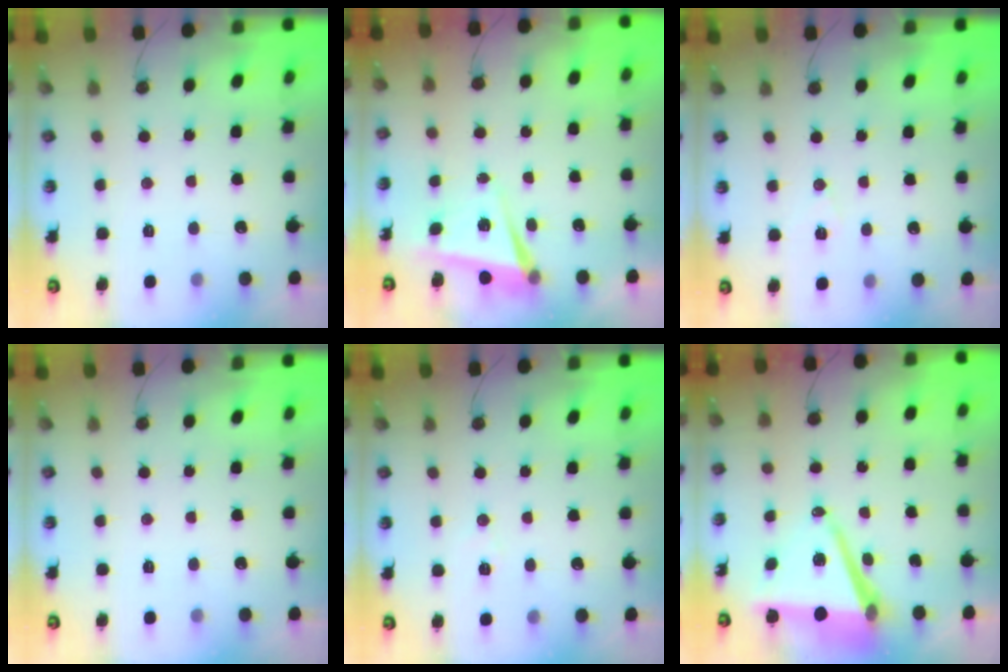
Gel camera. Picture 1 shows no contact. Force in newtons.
{"total": 5.9, "press": 5.7, "slide": 1.5}
{"total": 6.5, "press": 4.7, "slide": 4.4}
{"total": 0.0}
{"total": 6.6, "press": 4.8, "slide": 4.6}
{"total": 10.2, "press": 9.4, "slide": 4.1}